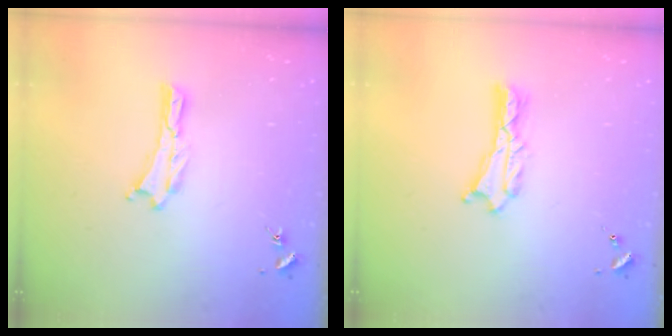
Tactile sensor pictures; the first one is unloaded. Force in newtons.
{"total": 1.1, "press": 1.1, "slide": 0.2}